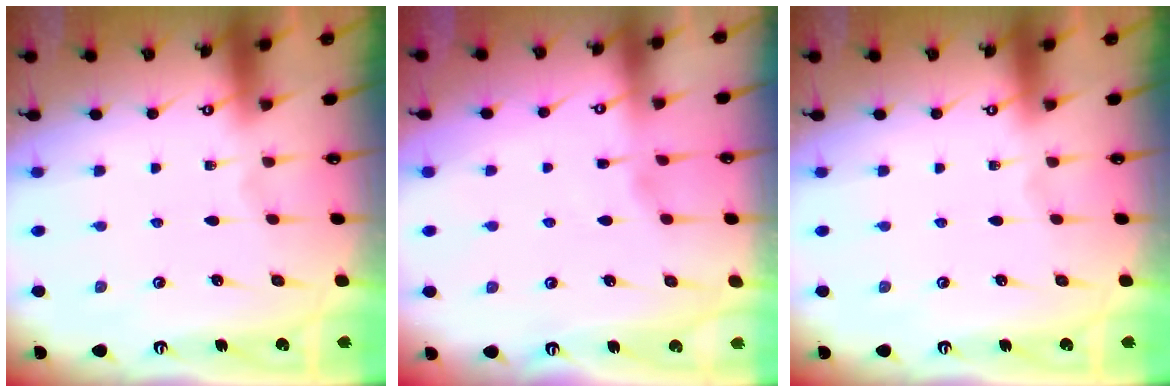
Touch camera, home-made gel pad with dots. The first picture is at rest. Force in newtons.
{"total": 1.6, "press": 1.5, "slide": 0.4}
{"total": 0.0}